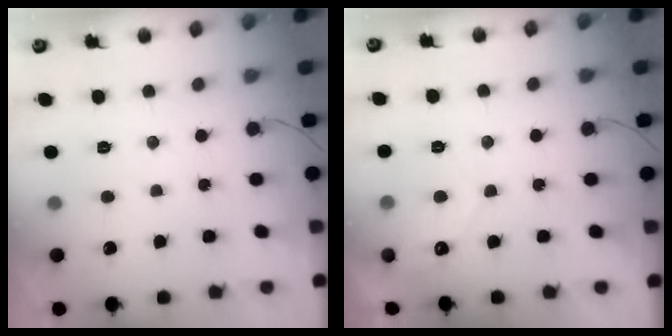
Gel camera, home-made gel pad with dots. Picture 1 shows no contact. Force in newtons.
{"total": 3.0, "press": 3.0, "slide": 0.1}